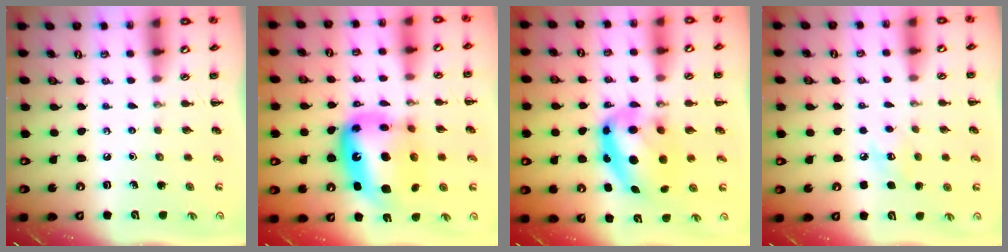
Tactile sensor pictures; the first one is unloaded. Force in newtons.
{"total": 18.9, "press": 18.3, "slide": 4.9}
{"total": 12.3, "press": 12.0, "slide": 2.8}
{"total": 6.7, "press": 6.5, "slide": 1.4}